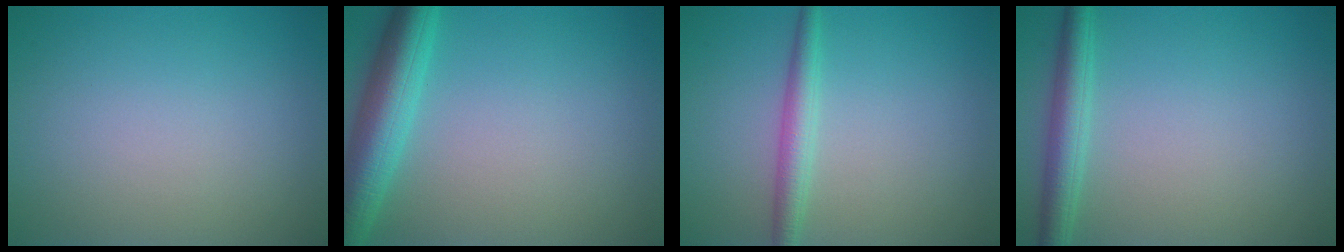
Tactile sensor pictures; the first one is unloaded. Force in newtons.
{"total": 5.7, "press": 5.6, "slide": 0.2}
{"total": 2.4, "press": 2.4, "slide": 0.1}
{"total": 3.0, "press": 3.0, "slide": 0.2}